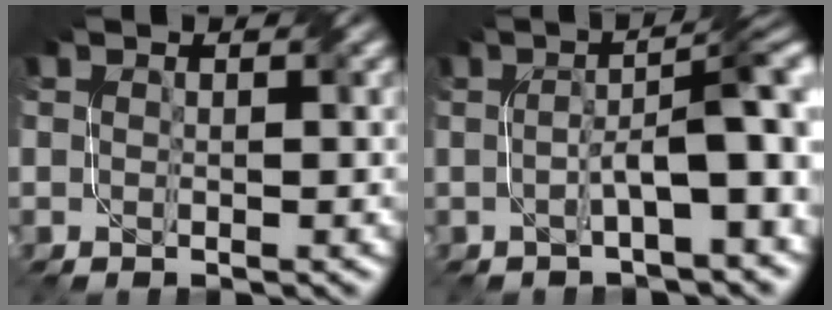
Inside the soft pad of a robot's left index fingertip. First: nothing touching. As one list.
[{"total": 7.2, "force": [-0.6, 1.7, 7.0], "torque": [-0.103, 0.019, -0.015]}]